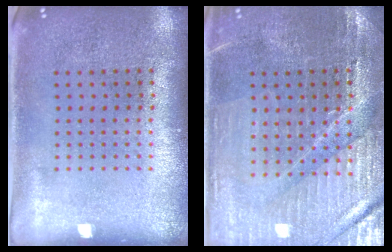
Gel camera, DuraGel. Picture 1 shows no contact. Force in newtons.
{"total": 3.2, "press": 3.1, "slide": 0.3}